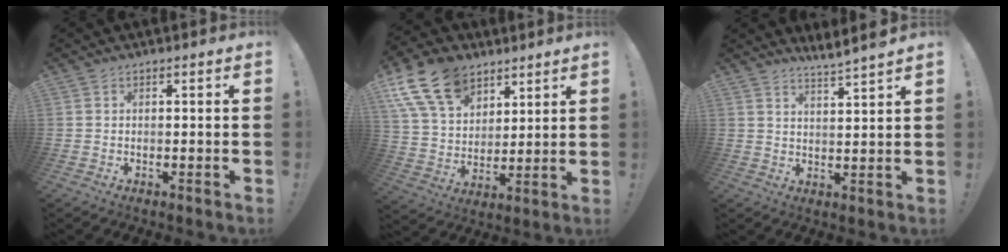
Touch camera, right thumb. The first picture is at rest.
{"total": 17.9, "force": [10.5, 11.4, 8.9], "torque": [-0.178, -0.053, 0.200]}
{"total": 5.1, "force": [4.5, -0.9, 2.2], "torque": [-0.030, -0.037, 0.073]}